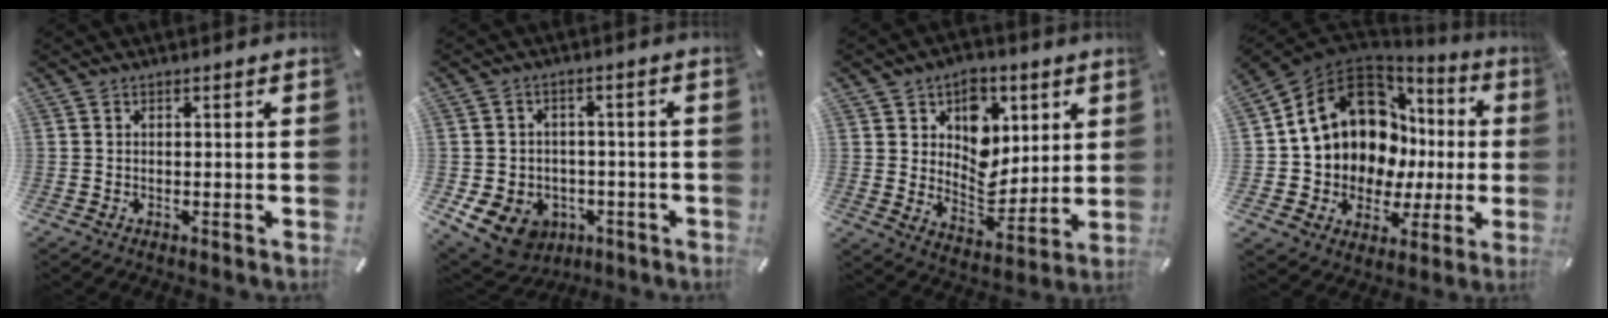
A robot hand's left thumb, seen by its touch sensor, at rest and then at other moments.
{"total": 9.6, "force": [-4.4, 7.8, 3.4], "torque": [-0.086, 0.022, -0.077]}
{"total": 10.1, "force": [4.2, 8.6, 3.2], "torque": [-0.038, -0.047, 0.076]}
{"total": 16.0, "force": [6.4, 12.2, 8.1], "torque": [-0.153, -0.051, 0.129]}